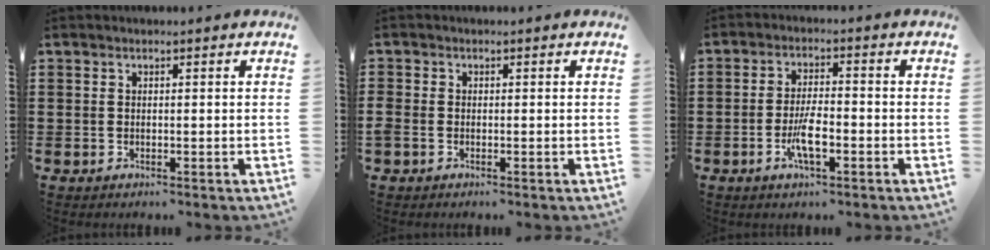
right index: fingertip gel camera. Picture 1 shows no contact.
{"total": 0.9, "force": [-0.6, 0.6, 0.4], "torque": [-0.008, 0.001, -0.012]}
{"total": 5.6, "force": [-2.2, 1.4, 5.0], "torque": [-0.103, -0.007, -0.042]}